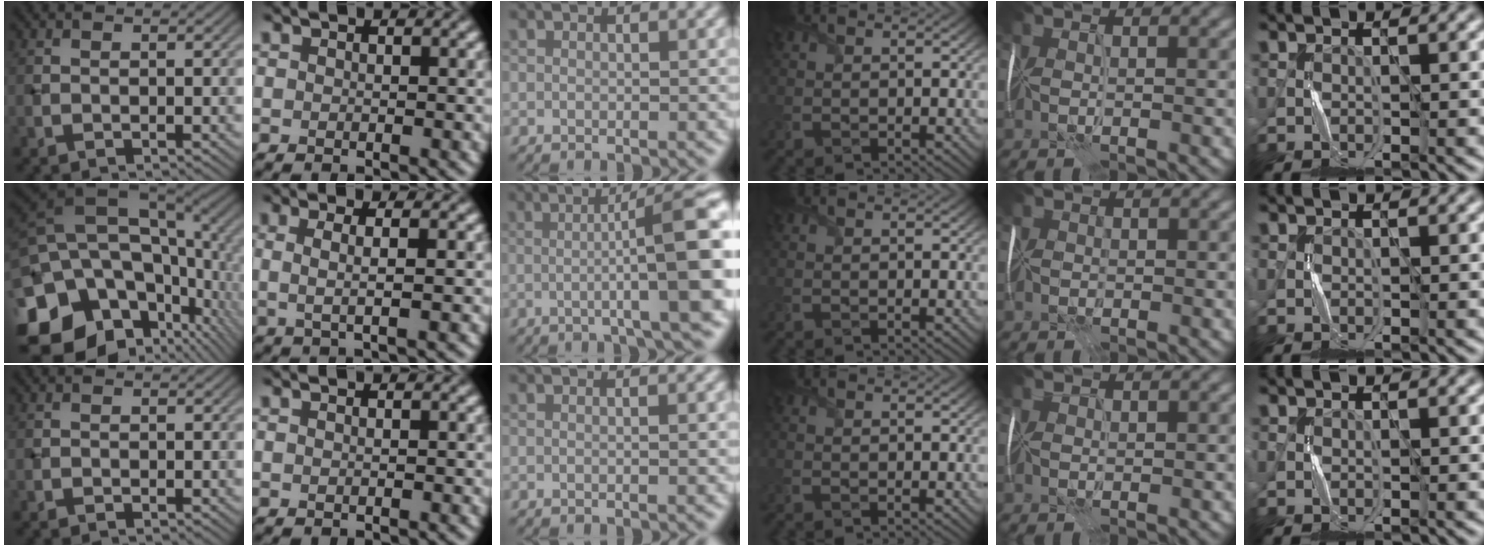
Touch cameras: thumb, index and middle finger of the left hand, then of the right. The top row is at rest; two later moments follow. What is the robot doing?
{"motion": "fold", "object": "memory foam"}